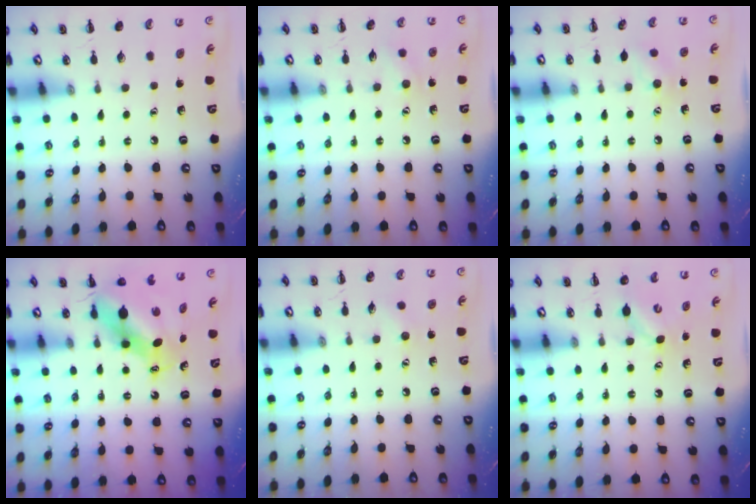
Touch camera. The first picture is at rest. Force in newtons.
{"total": 5.5, "press": 5.3, "slide": 1.4}
{"total": 7.3, "press": 7.2, "slide": 1.1}
{"total": 6.6, "press": 6.5, "slide": 1.3}
{"total": 4.0, "press": 3.8, "slide": 1.0}
{"total": 4.3, "press": 4.1, "slide": 1.0}